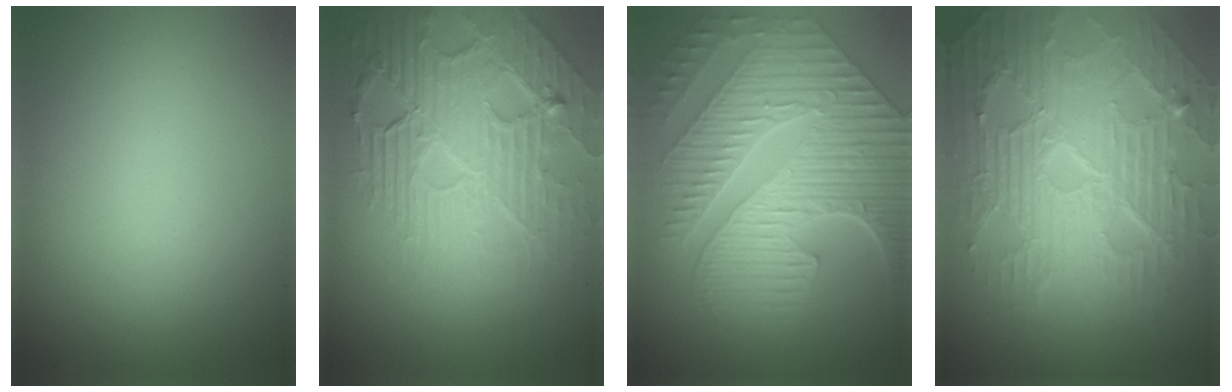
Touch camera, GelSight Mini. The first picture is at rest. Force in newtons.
{"total": 7.8, "press": 5.5, "slide": 5.6}
{"total": 10.0, "press": 7.1, "slide": 7.0}
{"total": 10.3, "press": 6.6, "slide": 7.9}